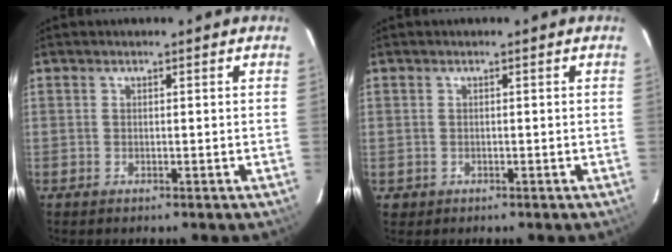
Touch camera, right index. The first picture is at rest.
{"total": 1.5, "force": [-0.2, 1.4, 0.1], "torque": [0.000, 0.002, 0.000]}